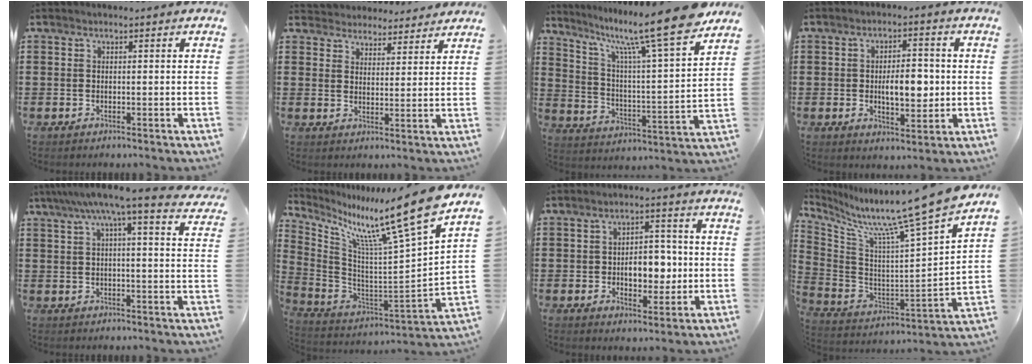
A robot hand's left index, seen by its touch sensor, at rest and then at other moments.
{"total": 4.1, "force": [3.9, 1.1, -0.4], "torque": [-0.011, -0.016, 0.071]}
{"total": 13.7, "force": [10.9, 0.5, 8.2], "torque": [-0.161, -0.073, 0.174]}
{"total": 6.5, "force": [-0.2, 3.1, 5.7], "torque": [-0.083, -0.001, -0.012]}
{"total": 7.7, "force": [5.8, 0.2, 5.1], "torque": [-0.110, -0.019, 0.096]}
{"total": 13.5, "force": [9.9, 0.0, 9.1], "torque": [-0.179, -0.082, 0.151]}
{"total": 7.1, "force": [-0.6, 4.2, 5.7], "torque": [-0.085, 0.003, -0.019]}
{"total": 11.3, "force": [10.2, -2.2, 4.3], "torque": [-0.095, -0.103, 0.150]}